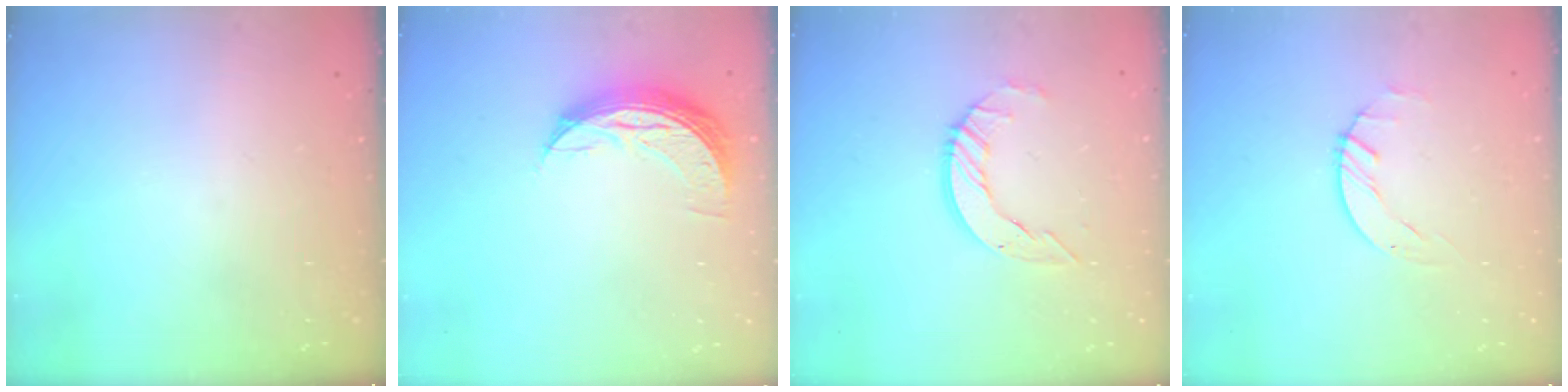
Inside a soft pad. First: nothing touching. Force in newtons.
{"total": 7.6, "press": 7.6, "slide": 0.7}
{"total": 8.3, "press": 8.3, "slide": 0.7}
{"total": 0.6, "press": 0.6, "slide": 0.1}